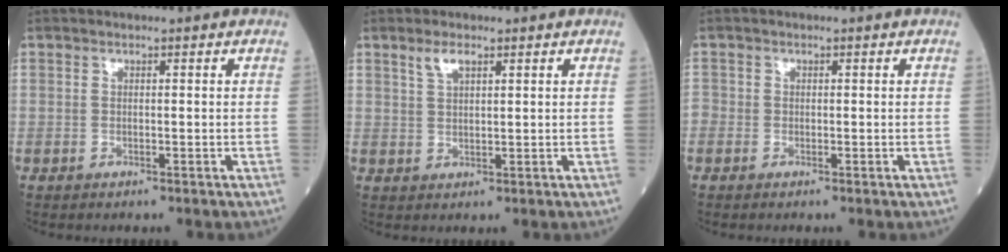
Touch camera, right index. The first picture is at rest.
{"total": 2.7, "force": [1.7, 0.8, 1.9], "torque": [-0.041, 0.004, 0.037]}
{"total": 1.3, "force": [-0.4, 1.1, 0.6], "torque": [-0.014, 0.004, -0.012]}